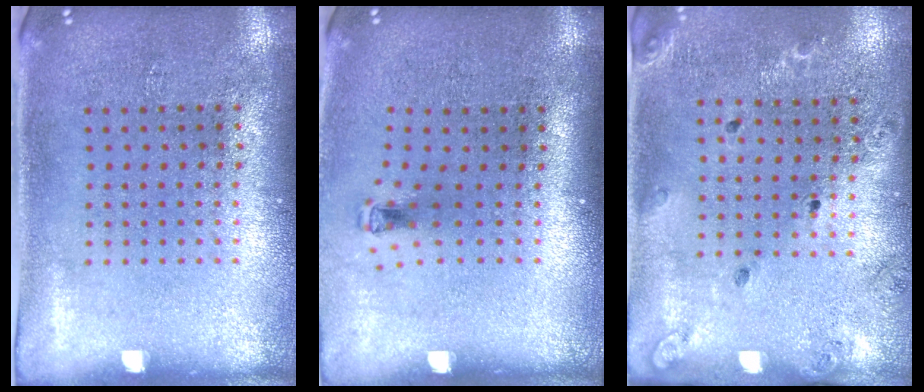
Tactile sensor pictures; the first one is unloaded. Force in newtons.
{"total": 0.6, "press": 0.3, "slide": 0.5}
{"total": 1.3, "press": 1.3, "slide": 0.3}